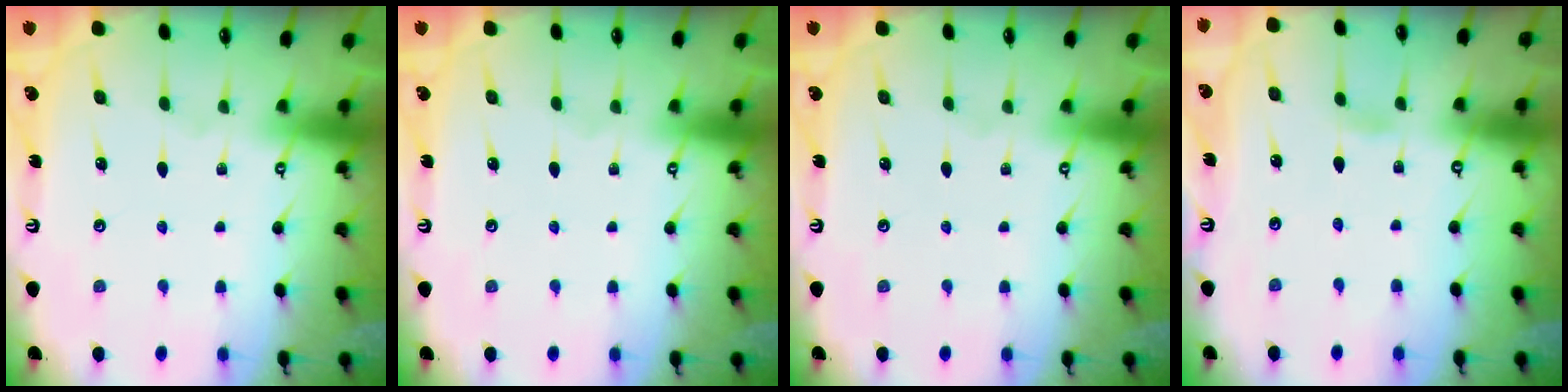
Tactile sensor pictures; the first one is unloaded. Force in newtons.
{"total": 0.0}
{"total": 0.0}
{"total": 2.8, "press": 2.8, "slide": 0.2}